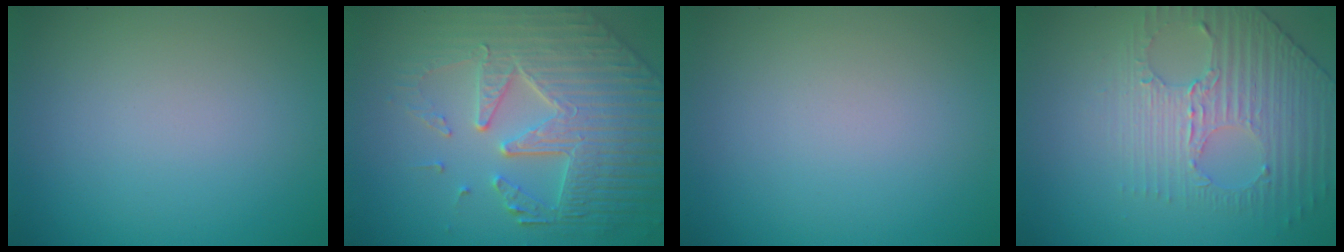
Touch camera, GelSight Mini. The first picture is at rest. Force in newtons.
{"total": 7.8, "press": 5.9, "slide": 5.1}
{"total": 0.0}
{"total": 4.0, "press": 3.5, "slide": 1.9}